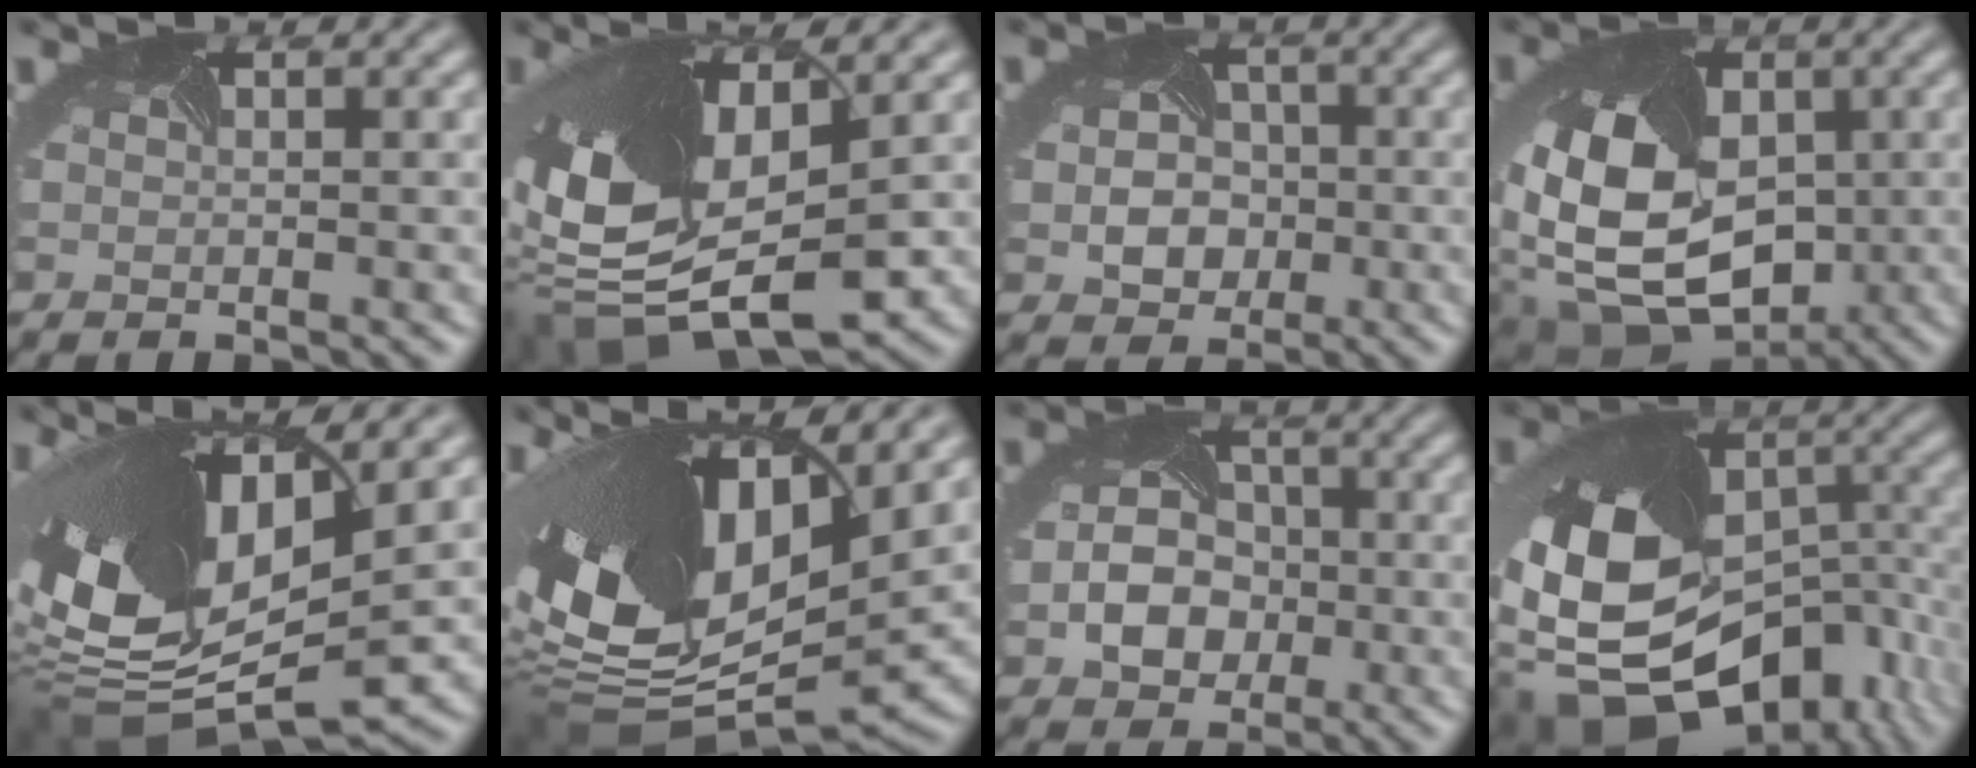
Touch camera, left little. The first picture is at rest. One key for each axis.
{"total": 14.8, "fx": -1.0, "fy": 7.4, "fz": 12.7, "tx": -0.271, "ty": -0.025, "tz": -0.008}
{"total": 3.7, "fx": -0.7, "fy": 3.3, "fz": 1.5, "tx": -0.033, "ty": -0.005, "tz": -0.011}
{"total": 13.8, "fx": -1.7, "fy": 10.2, "fz": 9.2, "tx": -0.178, "ty": -0.025, "tz": -0.009}
{"total": 16.0, "fx": 1.8, "fy": 8.1, "fz": 13.7, "tx": -0.300, "ty": -0.021, "tz": 0.052}
{"total": 17.4, "fx": 3.2, "fy": 9.2, "fz": 14.4, "tx": -0.305, "ty": -0.021, "tz": 0.067}
{"total": 4.3, "fx": -1.2, "fy": 3.7, "fz": 1.9, "tx": -0.045, "ty": -0.005, "tz": -0.021}
{"total": 18.5, "fx": -7.8, "fy": 12.4, "fz": 11.4, "tx": -0.240, "ty": -0.034, "tz": -0.097}